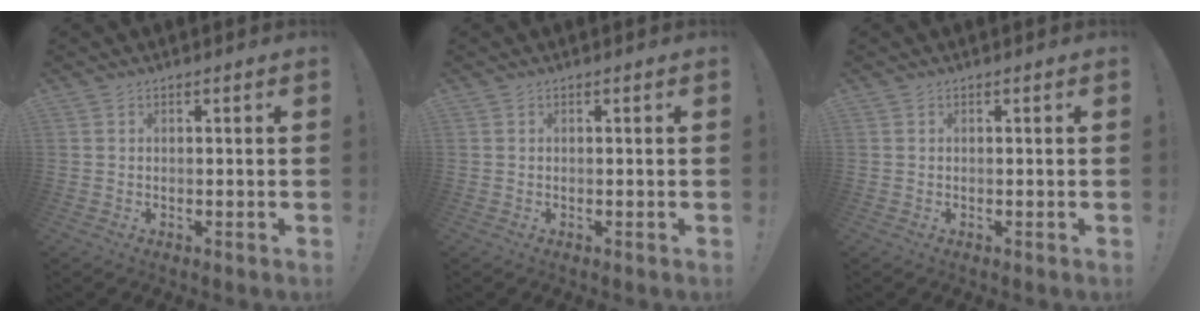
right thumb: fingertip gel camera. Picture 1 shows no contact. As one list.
[{"total": 0.0}, {"total": 0.0}]